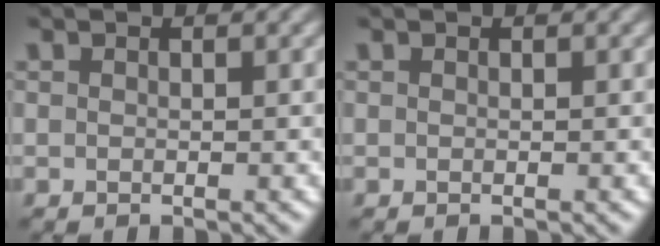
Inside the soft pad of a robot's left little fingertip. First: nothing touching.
{"total": 0.0}